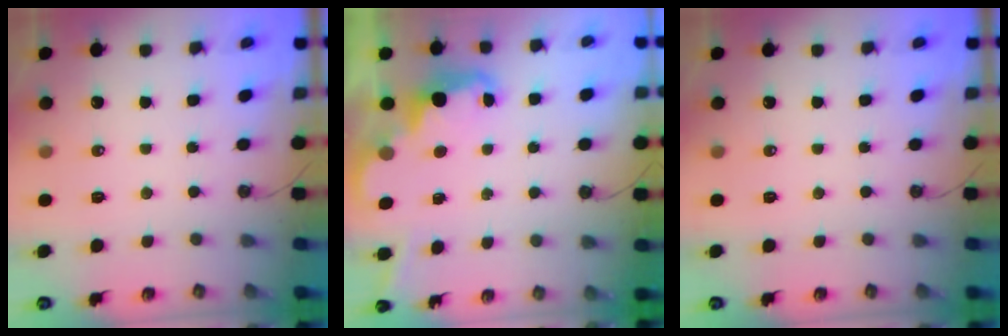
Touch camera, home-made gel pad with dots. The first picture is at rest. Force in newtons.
{"total": 2.5, "press": 2.5, "slide": 0.5}
{"total": 0.0}